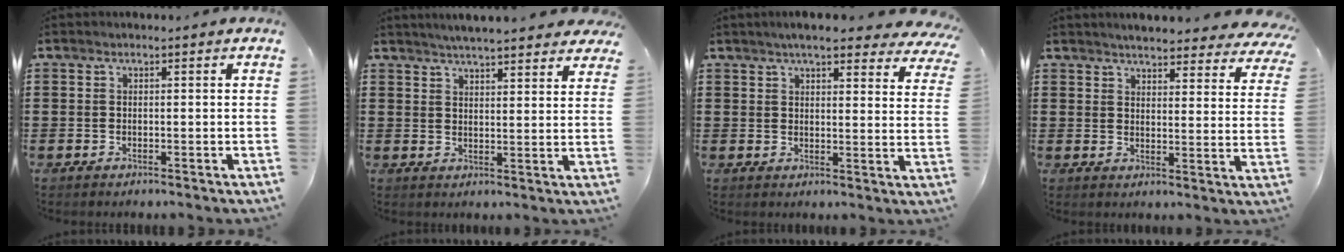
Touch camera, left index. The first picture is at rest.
{"total": 4.1, "force": [4.1, 0.1, 0.8], "torque": [-0.029, -0.013, 0.073]}
{"total": 6.0, "force": [5.2, 0.7, 2.9], "torque": [-0.065, -0.011, 0.092]}
{"total": 4.7, "force": [4.5, 0.1, 1.2], "torque": [-0.034, -0.023, 0.079]}